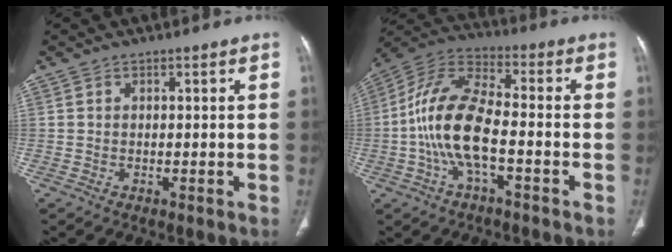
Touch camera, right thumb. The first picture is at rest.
{"total": 13.8, "force": [-3.0, 5.7, 12.2], "torque": [-0.253, 0.042, -0.061]}